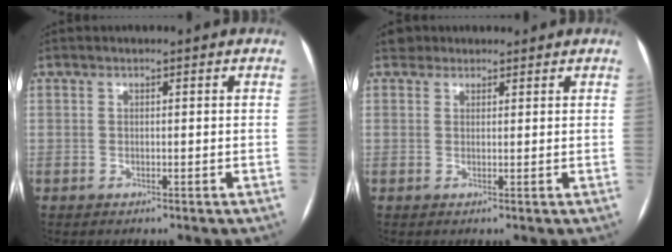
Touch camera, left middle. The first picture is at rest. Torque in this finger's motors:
{"motor_torque": [0.02, -0.02, -0.11, -0.01]}